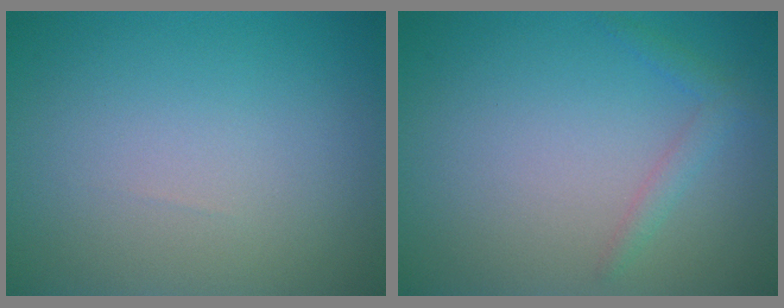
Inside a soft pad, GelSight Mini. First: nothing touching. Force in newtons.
{"total": 1.4, "press": 1.4, "slide": 0.1}